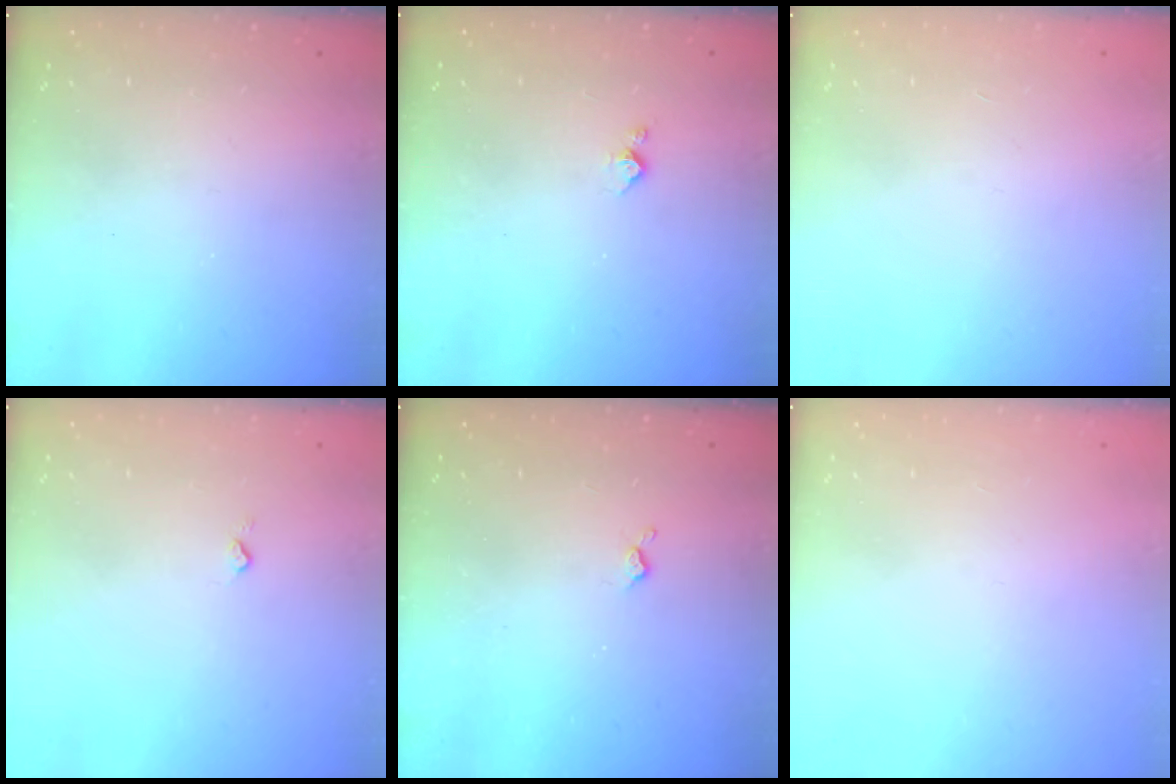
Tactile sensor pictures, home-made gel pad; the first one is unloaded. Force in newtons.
{"total": 2.8, "press": 2.7, "slide": 0.4}
{"total": 0.0}
{"total": 2.7, "press": 2.7, "slide": 0.4}
{"total": 3.0, "press": 2.9, "slide": 0.4}
{"total": 0.0}